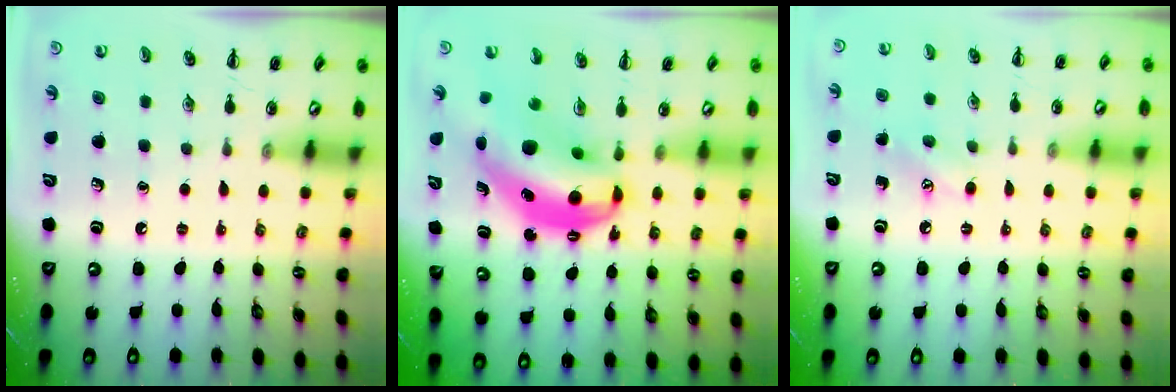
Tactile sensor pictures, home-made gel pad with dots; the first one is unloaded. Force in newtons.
{"total": 11.6, "press": 11.3, "slide": 2.8}
{"total": 5.6, "press": 5.4, "slide": 1.4}